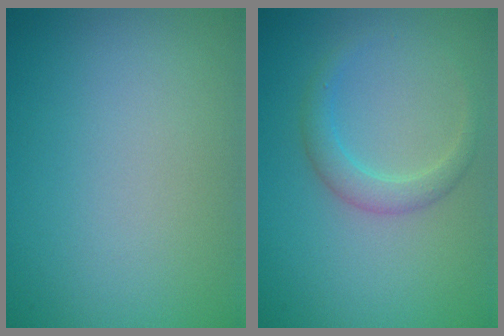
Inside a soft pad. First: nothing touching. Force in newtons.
{"total": 2.0, "press": 2.0, "slide": 0.2}